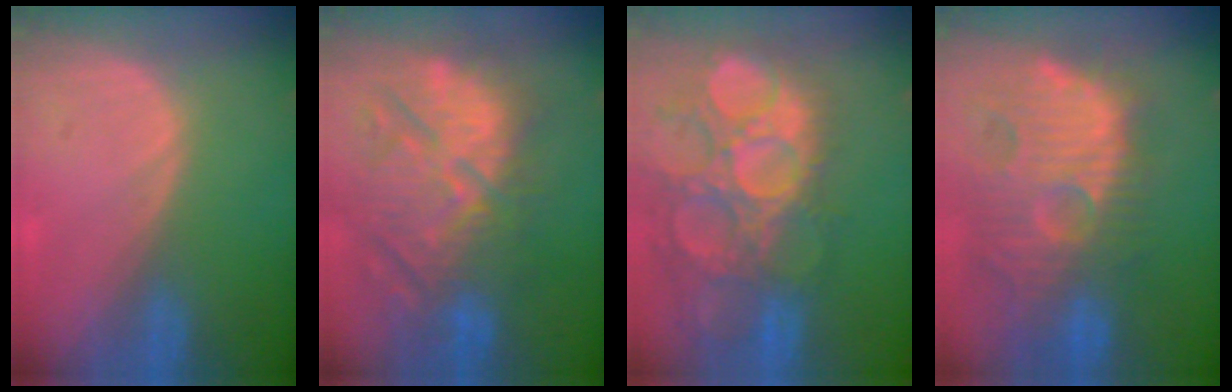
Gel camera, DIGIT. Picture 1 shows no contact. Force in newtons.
{"total": 12.6, "press": 12.0, "slide": 3.8}
{"total": 15.1, "press": 12.6, "slide": 8.4}
{"total": 13.7, "press": 12.3, "slide": 5.9}